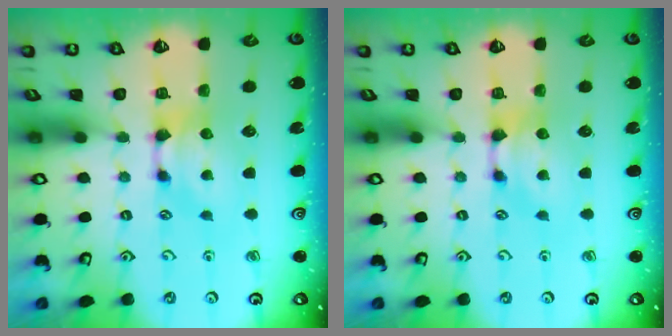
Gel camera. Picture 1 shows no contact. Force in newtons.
{"total": 0.0}